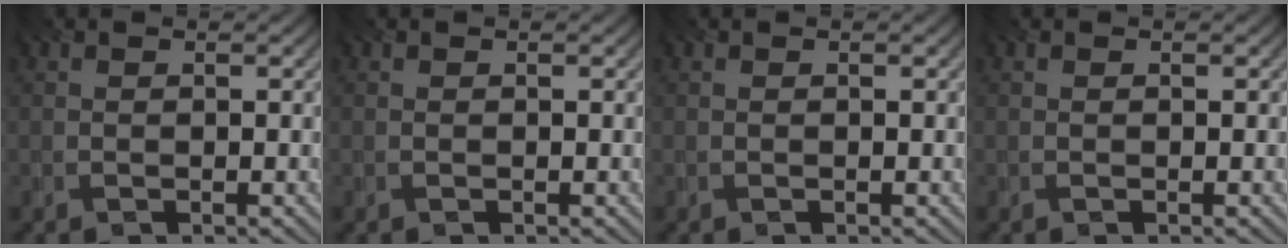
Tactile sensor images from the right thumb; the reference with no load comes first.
{"total": 0.0}
{"total": 0.0}
{"total": 0.0}